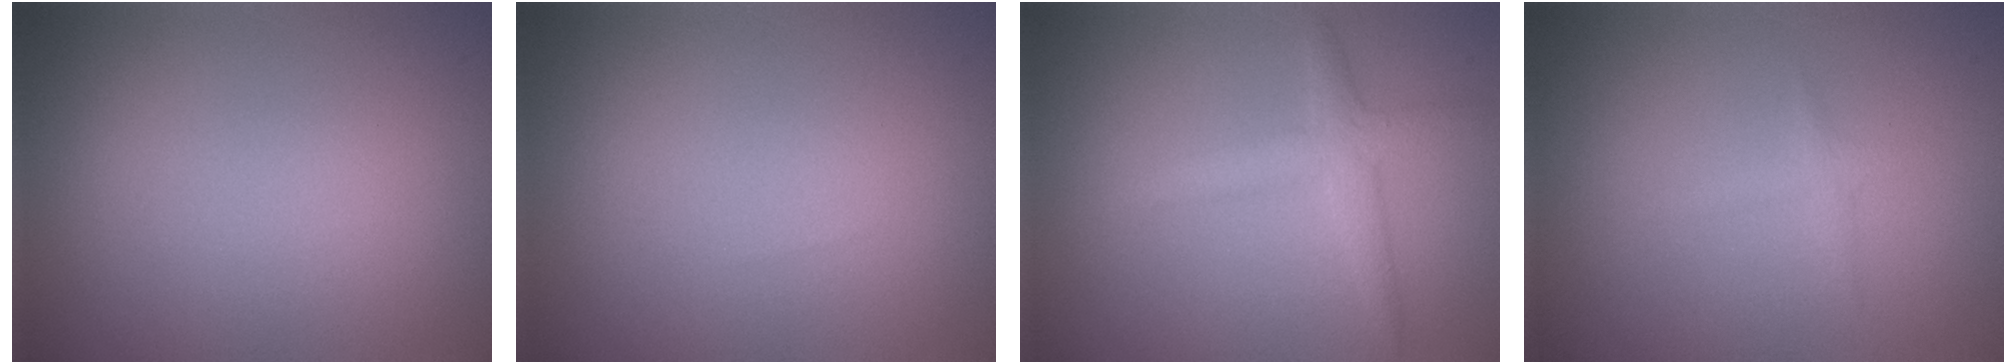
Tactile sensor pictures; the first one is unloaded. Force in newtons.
{"total": 0.0}
{"total": 1.8, "press": 1.8, "slide": 0.1}
{"total": 0.8, "press": 0.8, "slide": 0.1}